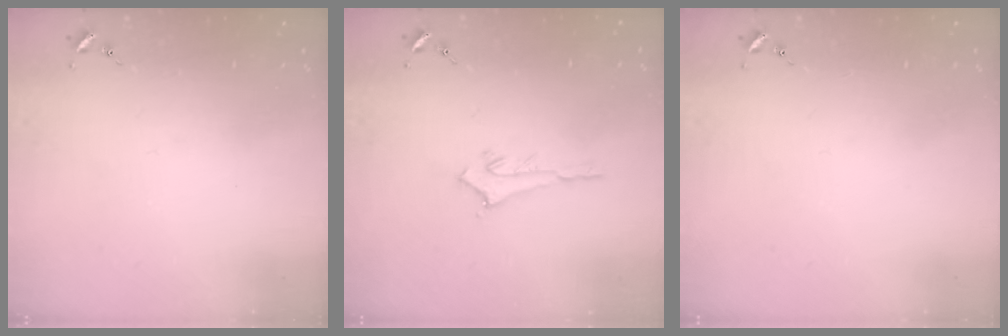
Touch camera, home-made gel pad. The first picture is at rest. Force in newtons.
{"total": 2.9, "press": 2.8, "slide": 0.4}
{"total": 0.0}